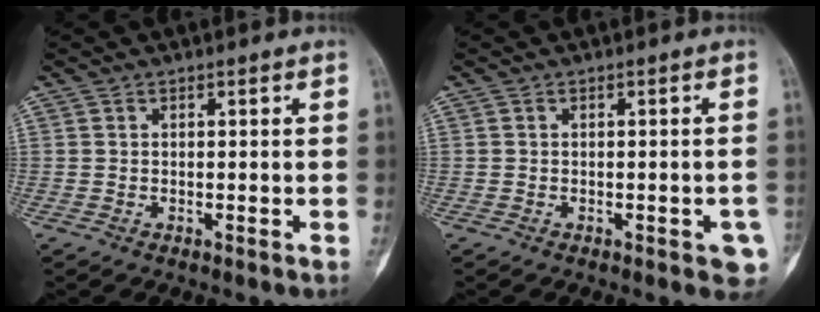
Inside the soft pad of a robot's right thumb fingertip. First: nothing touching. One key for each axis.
{"total": 4.4, "fx": -1.8, "fy": 1.6, "fz": 3.6, "tx": -0.030, "ty": 0.006, "tz": -0.017}